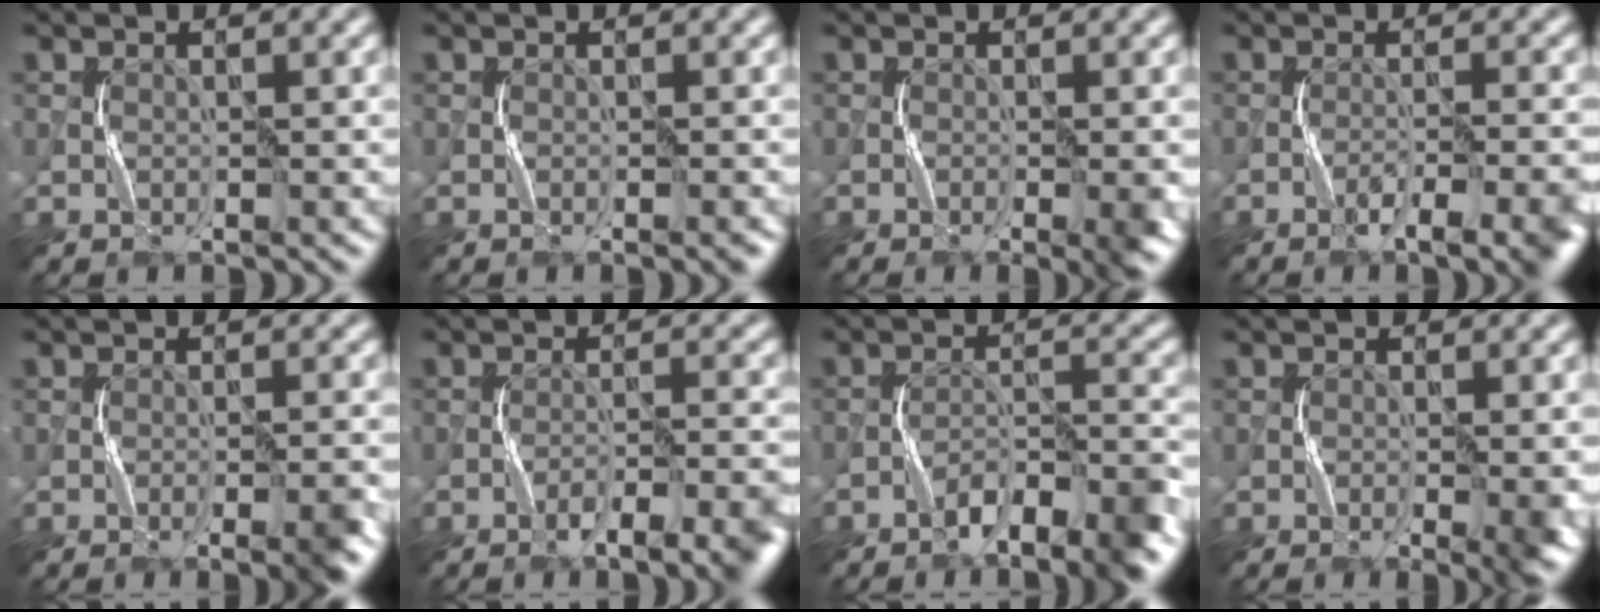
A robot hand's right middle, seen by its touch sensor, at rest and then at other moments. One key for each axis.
{"total": 0.7, "fx": -0.4, "fy": 0.0, "fz": 0.6, "tx": -0.007, "ty": 0.002, "tz": -0.006}
{"total": 2.7, "fx": -1.1, "fy": 0.4, "fz": 2.4, "tx": -0.038, "ty": -0.002, "tz": -0.020}
{"total": 5.8, "fx": -3.4, "fy": 1.3, "fz": 4.5, "tx": -0.057, "ty": 0.005, "tz": -0.052}
{"total": 3.2, "fx": -1.5, "fy": 0.6, "fz": 2.7, "tx": -0.033, "ty": 0.004, "tz": -0.027}
{"total": 6.1, "fx": -3.7, "fy": 1.4, "fz": 4.6, "tx": -0.060, "ty": 0.007, "tz": -0.055}
{"total": 6.1, "fx": -4.3, "fy": 1.5, "fz": 4.1, "tx": -0.063, "ty": 0.005, "tz": -0.070}
{"total": 3.3, "fx": -1.2, "fy": 0.5, "fz": 3.1, "tx": -0.048, "ty": -0.005, "tz": -0.018}